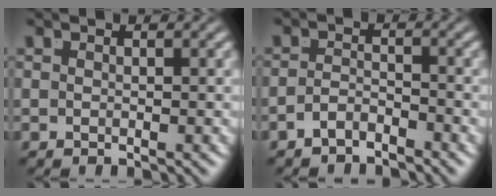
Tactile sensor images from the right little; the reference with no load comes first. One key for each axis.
{"total": 2.5, "fx": -2.5, "fy": 0.1, "fz": 0.5, "tx": -0.001, "ty": -0.011, "tz": -0.038}